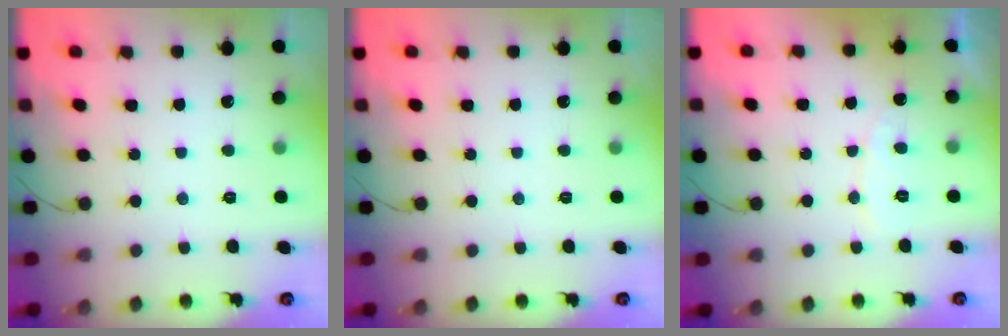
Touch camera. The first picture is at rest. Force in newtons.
{"total": 0.0}
{"total": 5.4, "press": 5.4, "slide": 0.4}